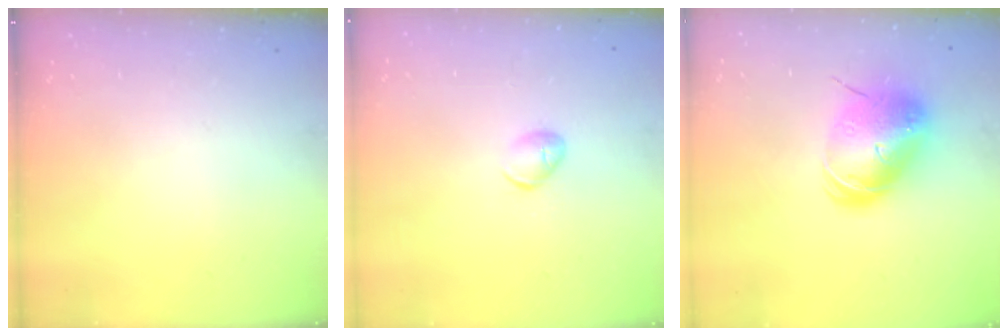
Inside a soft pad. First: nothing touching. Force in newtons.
{"total": 5.9, "press": 5.9, "slide": 0.9}
{"total": 12.9, "press": 12.7, "slide": 2.5}